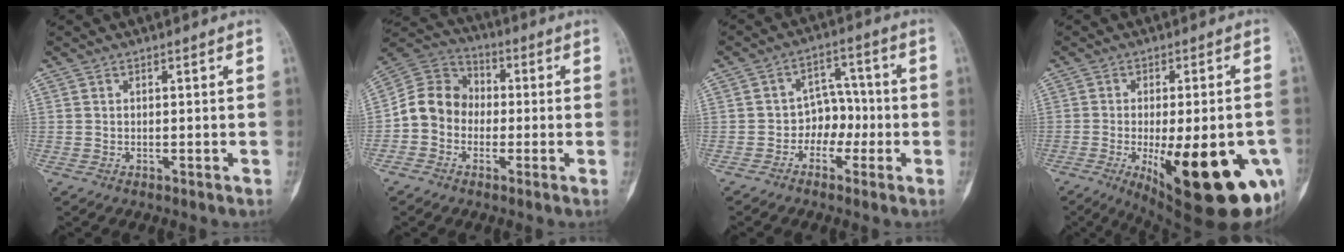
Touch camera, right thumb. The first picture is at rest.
{"total": 9.9, "force": [-1.7, 8.5, 4.7], "torque": [-0.070, 0.038, -0.046]}
{"total": 6.3, "force": [-2.1, 5.1, 3.0], "torque": [0.001, 0.034, -0.045]}
{"total": 24.6, "force": [-8.2, 8.2, 21.7], "torque": [-0.246, -0.012, -0.092]}